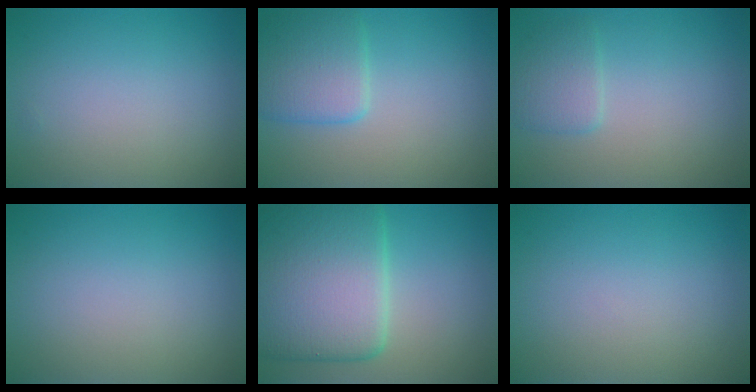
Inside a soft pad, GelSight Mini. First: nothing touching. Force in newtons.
{"total": 3.7, "press": 3.6, "slide": 0.2}
{"total": 2.0, "press": 2.0, "slide": 0.1}
{"total": 0.0}
{"total": 11.0, "press": 11.0, "slide": 0.4}
{"total": 0.0}